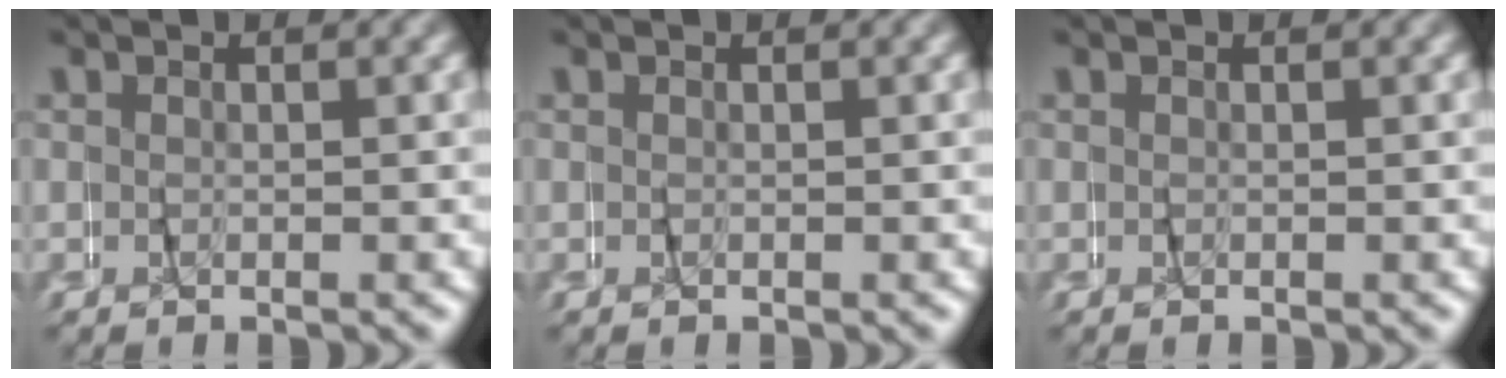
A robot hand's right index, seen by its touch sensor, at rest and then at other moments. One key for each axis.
{"total": 0.0}
{"total": 0.0}